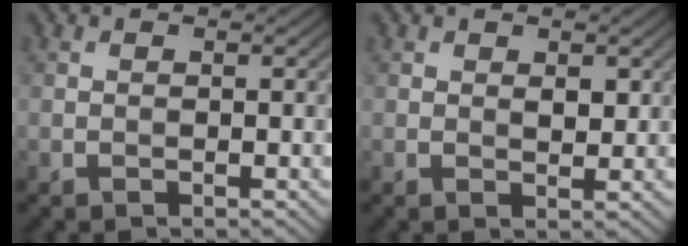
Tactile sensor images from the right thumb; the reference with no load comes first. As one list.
[{"total": 1.8, "force": [0.7, 0.9, 1.3], "torque": [-0.020, -0.006, 0.014]}]